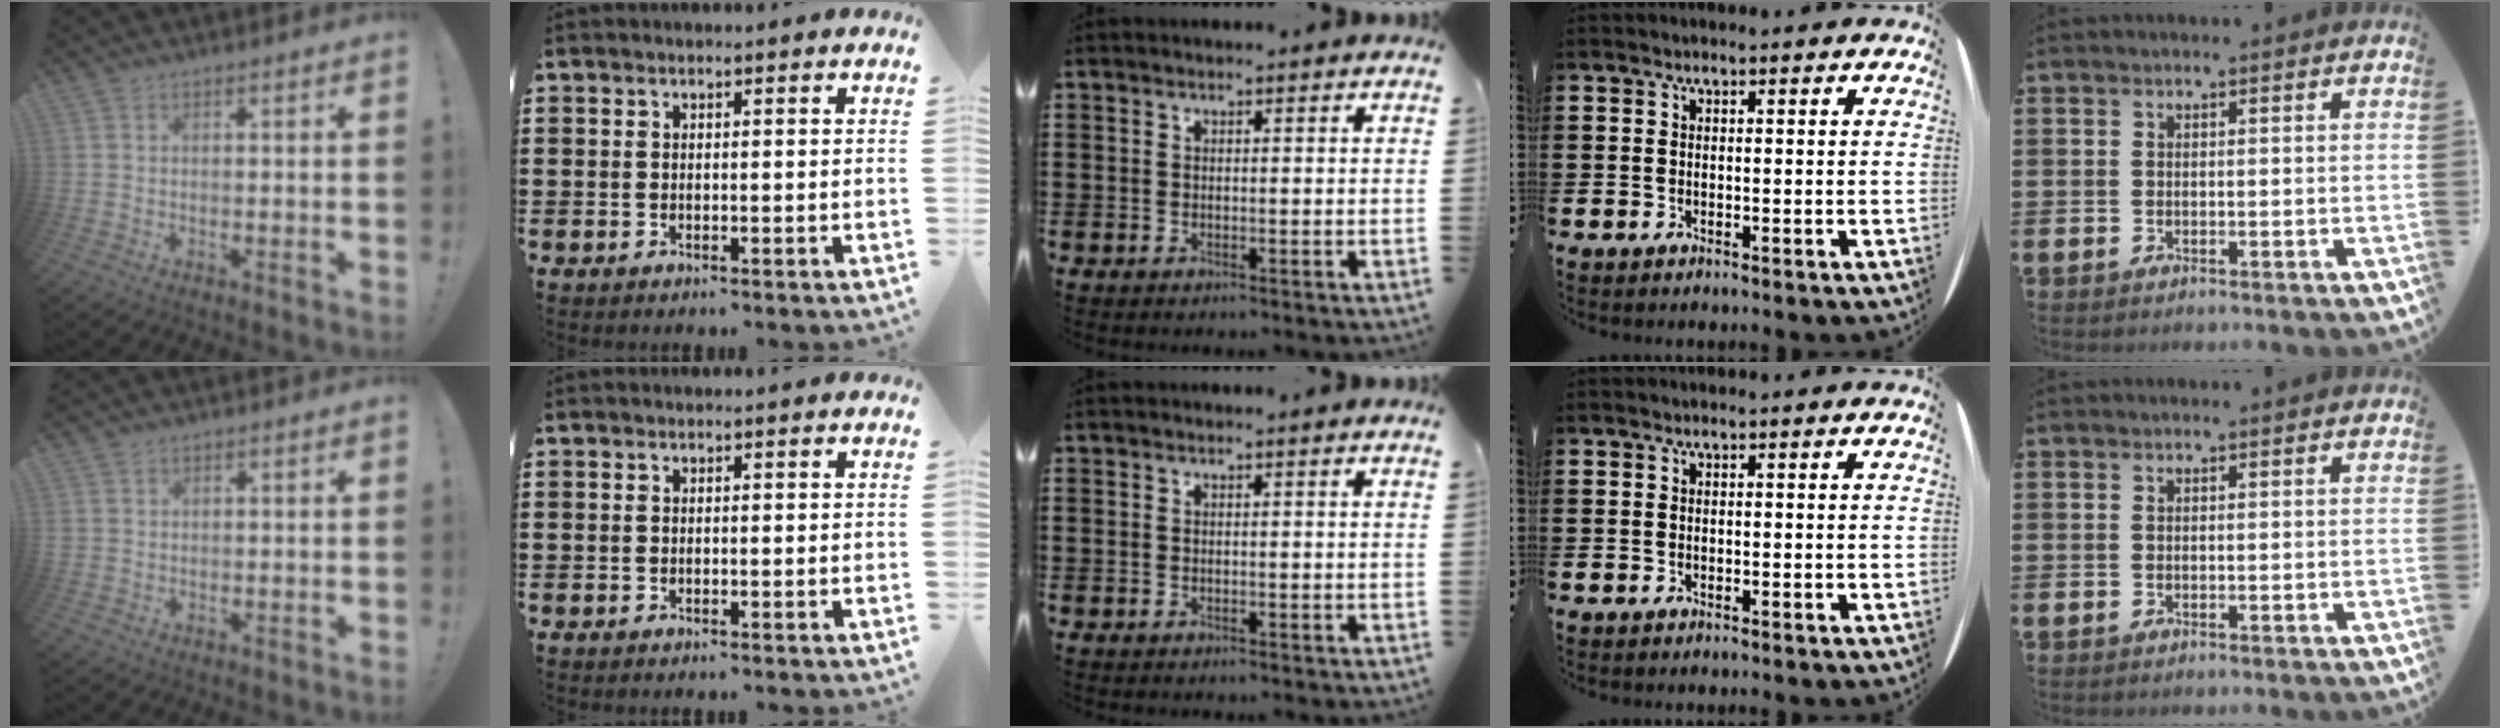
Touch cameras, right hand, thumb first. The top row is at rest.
{"thumb": {"total": 1.1, "force": [0.6, 1.0, 0.1], "torque": [0.005, -0.001, 0.009]}}